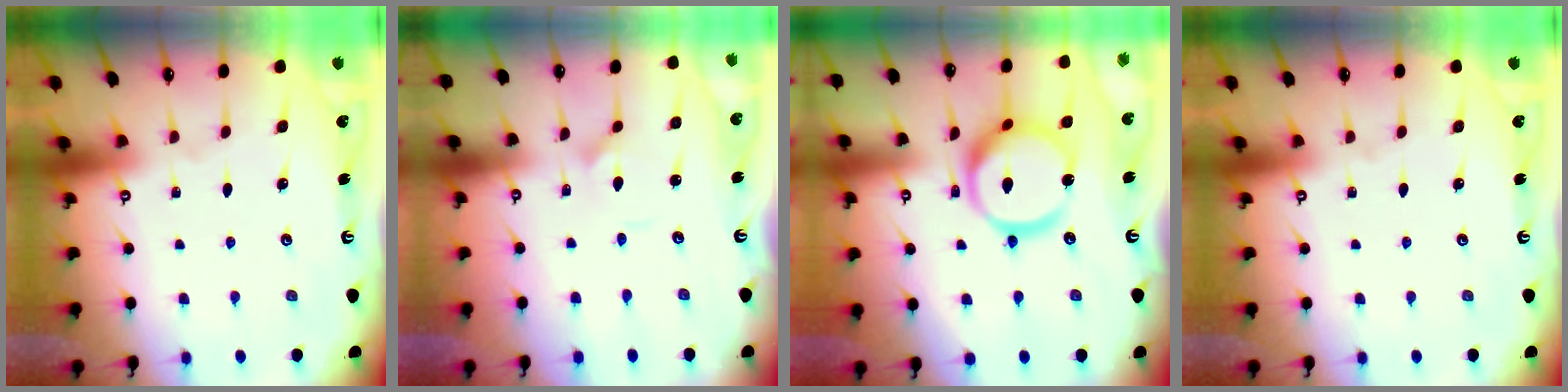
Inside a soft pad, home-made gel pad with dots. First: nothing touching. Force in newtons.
{"total": 3.2, "press": 3.2, "slide": 0.3}
{"total": 15.6, "press": 15.5, "slide": 1.6}
{"total": 0.0}